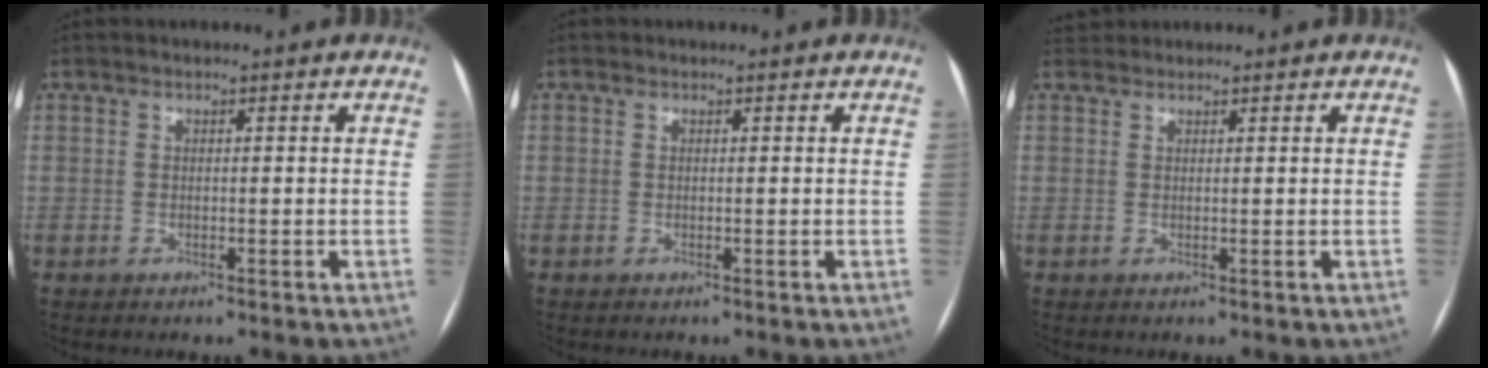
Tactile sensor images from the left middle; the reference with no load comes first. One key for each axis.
{"total": 0.9, "fx": -0.4, "fy": -0.7, "fz": -0.4, "tx": 0.009, "ty": -0.006, "tz": -0.007}
{"total": 1.7, "fx": 1.6, "fy": 0.5, "fz": -0.2, "tx": -0.003, "ty": 0.020, "tz": 0.030}